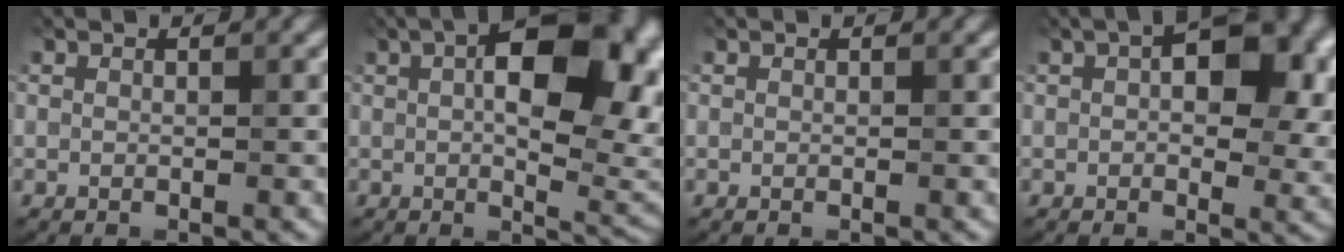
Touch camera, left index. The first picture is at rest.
{"total": 13.5, "force": [3.1, 6.5, 11.4], "torque": [-0.141, 0.014, 0.043]}
{"total": 0.0}
{"total": 10.4, "force": [3.0, 5.7, 8.2], "torque": [-0.110, 0.012, 0.038]}